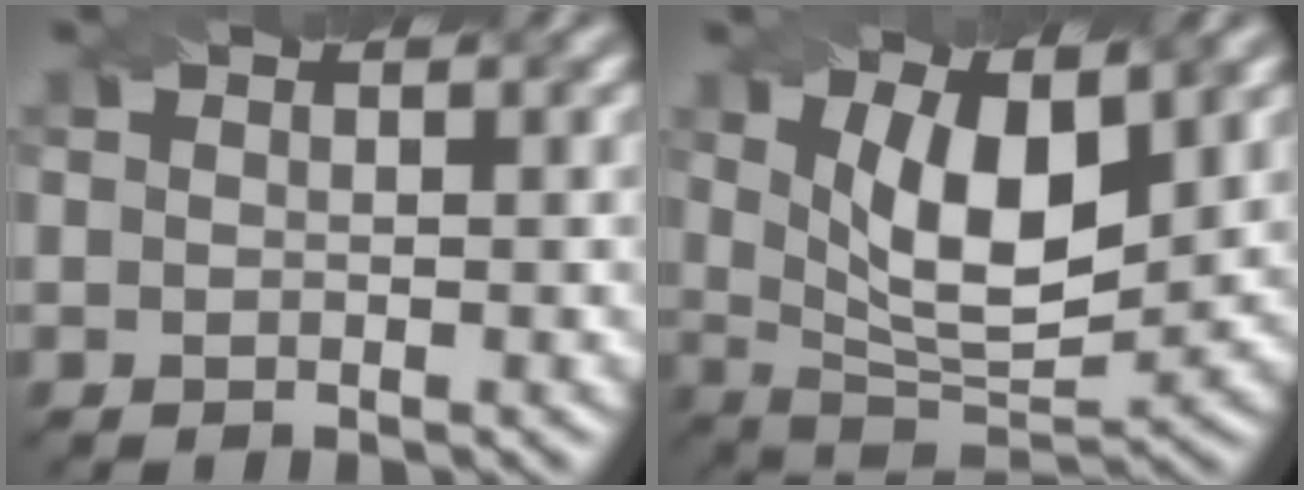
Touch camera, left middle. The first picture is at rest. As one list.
[{"total": 8.0, "force": [2.6, 3.3, 6.8], "torque": [-0.126, -0.008, 0.047]}]